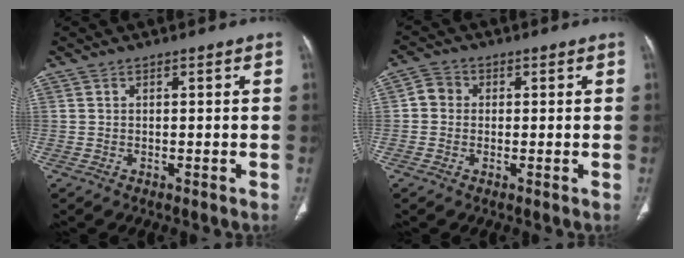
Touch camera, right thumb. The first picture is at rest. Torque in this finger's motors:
{"motor_torque": [0.01, 0.00, 0.37, -0.37, -0.01]}